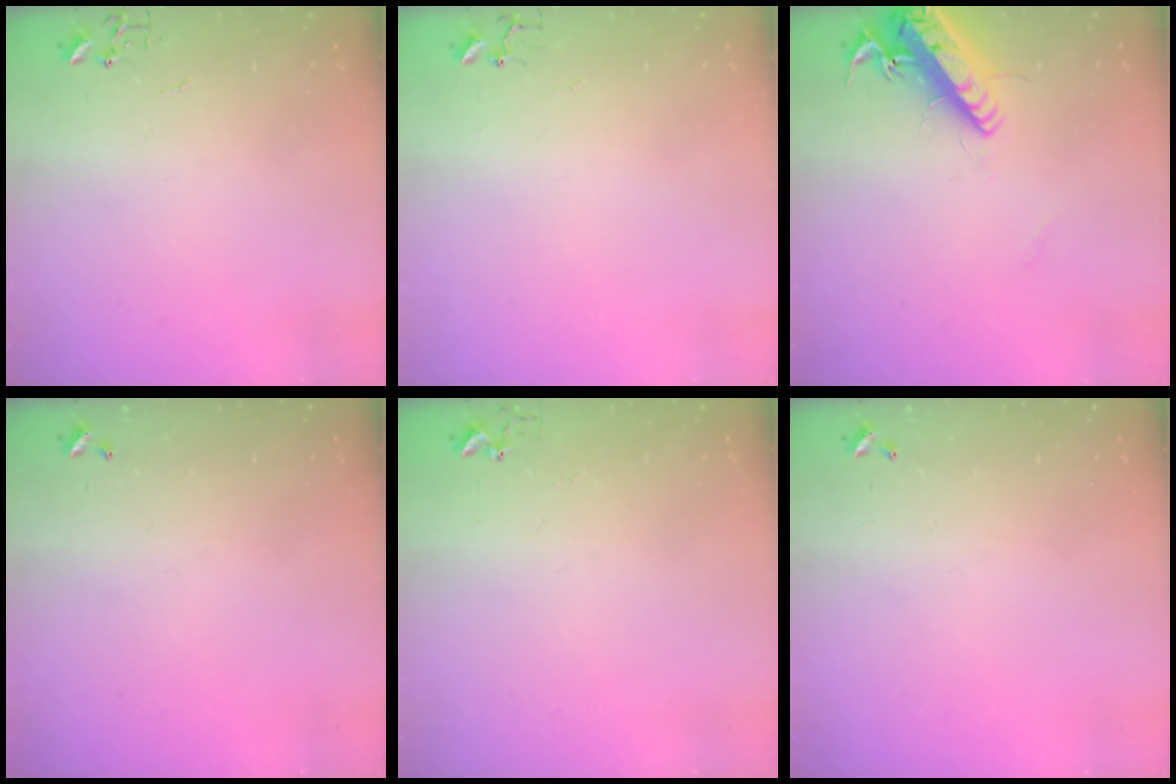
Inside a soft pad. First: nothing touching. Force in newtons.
{"total": 3.8, "press": 3.7, "slide": 0.3}
{"total": 16.5, "press": 16.2, "slide": 3.1}
{"total": 0.0}
{"total": 3.7, "press": 3.6, "slide": 0.5}
{"total": 0.0}